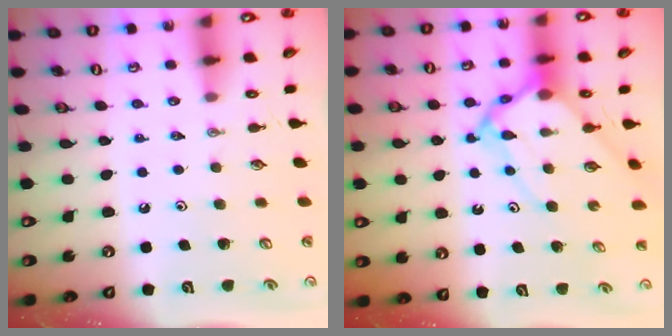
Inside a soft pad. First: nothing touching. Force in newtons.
{"total": 9.7, "press": 9.7, "slide": 0.8}